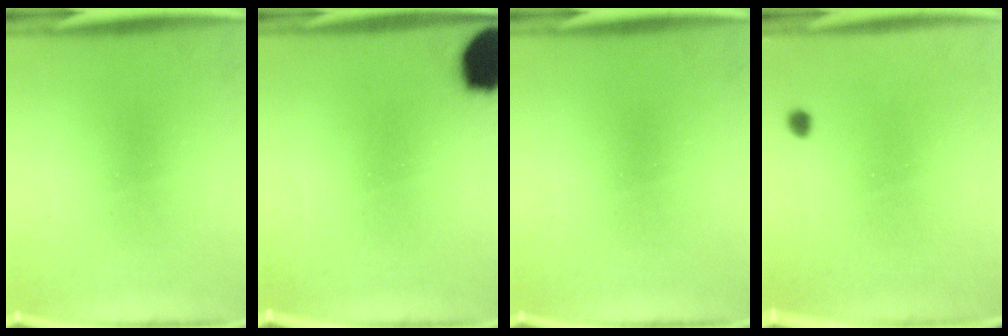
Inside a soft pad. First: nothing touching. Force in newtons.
{"total": 14.0}
{"total": 0.0}
{"total": 0.9}